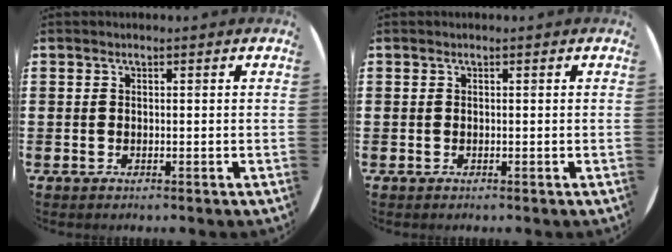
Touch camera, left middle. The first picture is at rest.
{"total": 0.0}